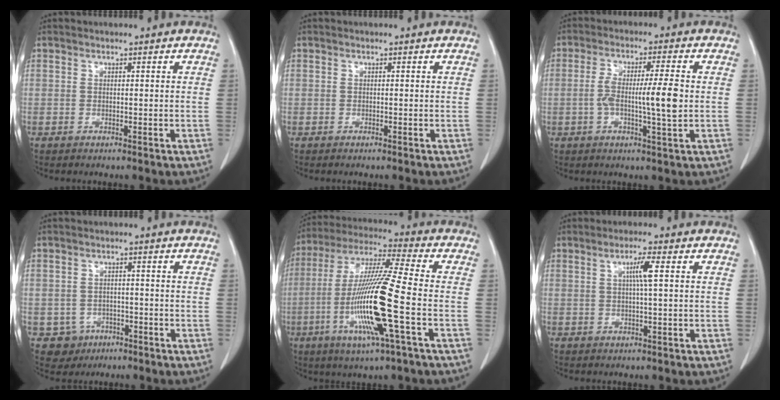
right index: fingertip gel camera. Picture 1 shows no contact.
{"total": 0.0}
{"total": 7.9, "force": [-0.6, 0.4, 7.8], "torque": [-0.142, 0.004, -0.012]}
{"total": 4.3, "force": [-1.8, 3.9, 0.2], "torque": [0.001, 0.012, -0.022]}
{"total": 17.4, "force": [-4.4, -0.1, 16.8], "torque": [-0.345, -0.014, -0.091]}
{"total": 3.4, "force": [0.8, -0.3, 3.3], "torque": [-0.061, 0.001, 0.012]}